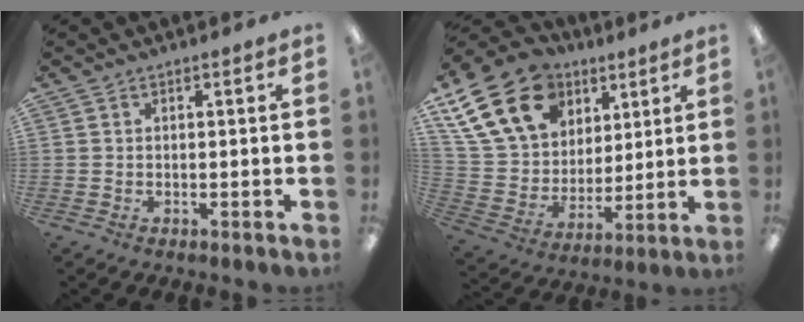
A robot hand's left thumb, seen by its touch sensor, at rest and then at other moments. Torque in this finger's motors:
{"motor_torque": [2.16, 2.18, 1.39, -1.38, 0.22]}